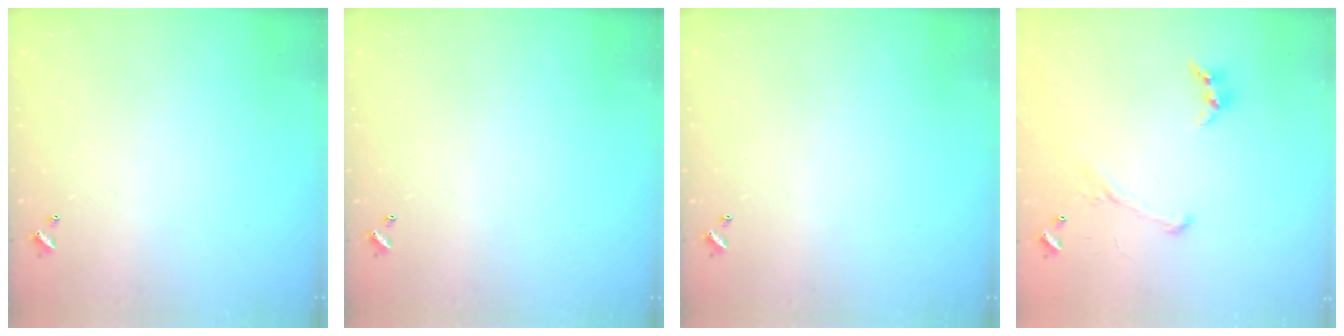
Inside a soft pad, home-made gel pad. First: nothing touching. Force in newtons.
{"total": 0.0}
{"total": 0.0}
{"total": 2.8, "press": 2.6, "slide": 1.0}